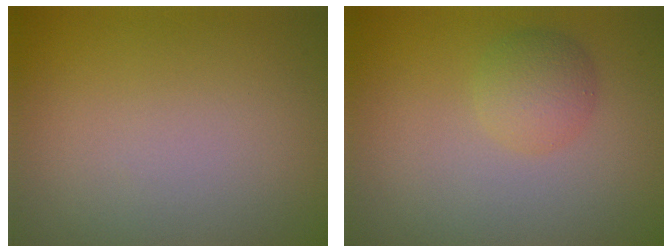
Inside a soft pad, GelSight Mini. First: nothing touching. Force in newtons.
{"total": 2.4, "press": 2.4, "slide": 0.0}